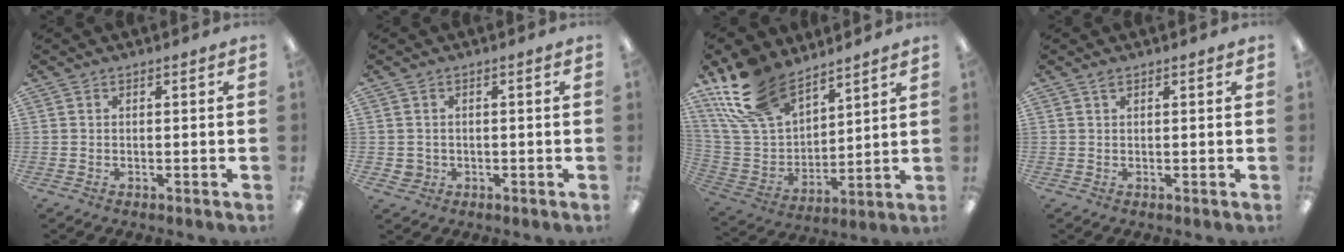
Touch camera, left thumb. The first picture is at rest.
{"total": 2.2, "force": [0.1, 2.2, 0.5], "torque": [-0.010, 0.003, 0.001]}
{"total": 19.1, "force": [13.8, 9.8, 8.8], "torque": [-0.195, -0.062, 0.262]}
{"total": 1.0, "force": [0.7, 0.3, 0.6], "torque": [-0.015, 0.003, 0.012]}